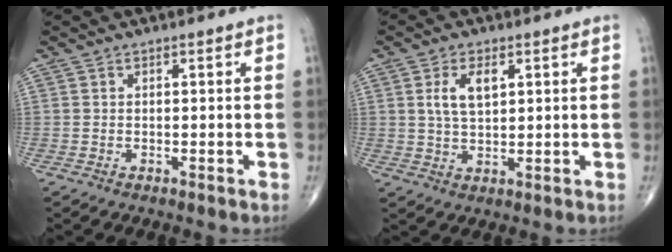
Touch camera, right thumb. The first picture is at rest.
{"total": 5.8, "force": [1.9, 2.9, 4.6], "torque": [-0.087, -0.005, 0.038]}